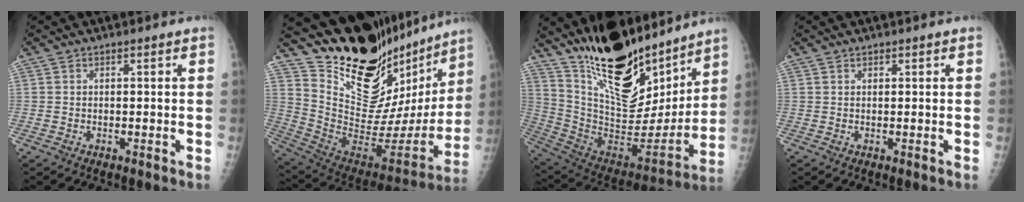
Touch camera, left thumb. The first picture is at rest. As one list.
[{"total": 29.6, "force": [24.5, 10.6, 12.7], "torque": [-0.171, -0.144, 0.377]}, {"total": 27.0, "force": [19.3, 11.1, 15.3], "torque": [-0.220, -0.090, 0.331]}, {"total": 0.6, "force": [0.4, 0.4, 0.3], "torque": [-0.002, -0.002, 0.005]}]